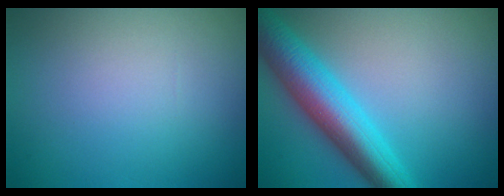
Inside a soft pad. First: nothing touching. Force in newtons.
{"total": 7.5, "press": 7.5, "slide": 0.3}